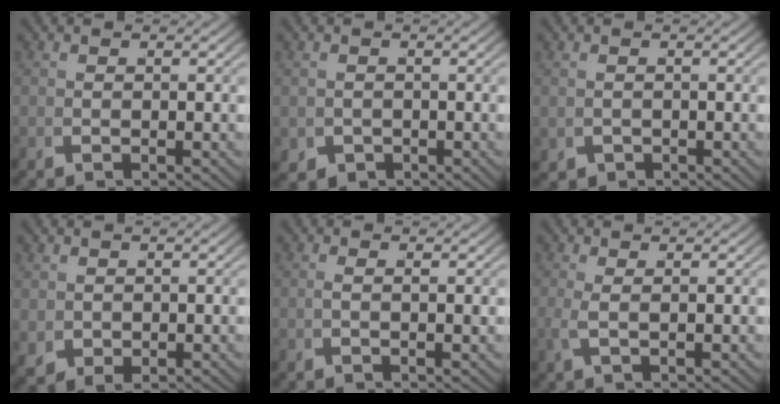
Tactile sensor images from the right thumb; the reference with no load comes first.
{"total": 2.8, "force": [-1.5, 2.2, 1.0], "torque": [-0.024, -0.026, -0.010]}
{"total": 1.6, "force": [-0.8, 1.3, 0.4], "torque": [-0.011, -0.016, -0.002]}
{"total": 2.2, "force": [0.4, 1.8, 1.2], "torque": [-0.033, -0.014, 0.024]}
{"total": 0.9, "force": [0.2, -0.2, 0.8], "torque": [-0.021, -0.004, 0.009]}
{"total": 1.6, "force": [0.4, 0.3, 1.5], "torque": [-0.049, -0.008, 0.014]}